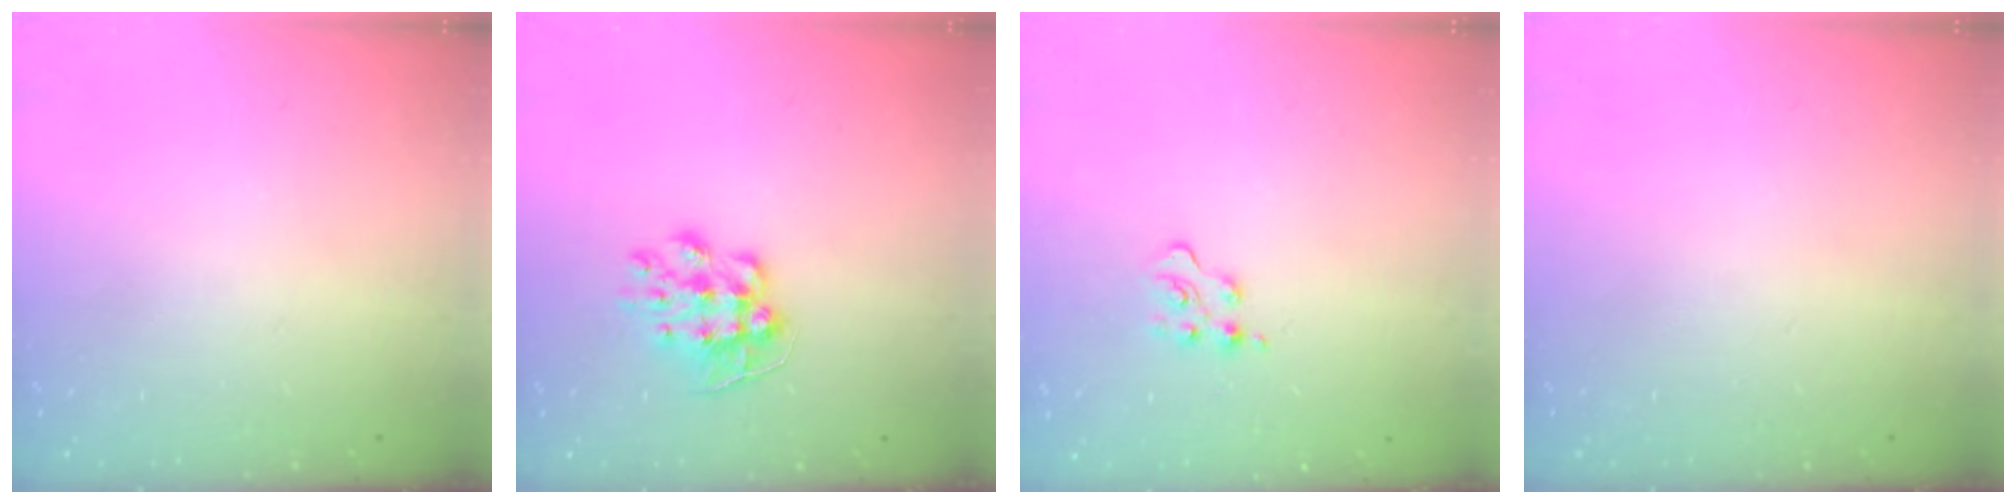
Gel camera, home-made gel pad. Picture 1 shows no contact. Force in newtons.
{"total": 9.4, "press": 9.4, "slide": 0.5}
{"total": 5.9, "press": 5.9, "slide": 0.5}
{"total": 0.0}